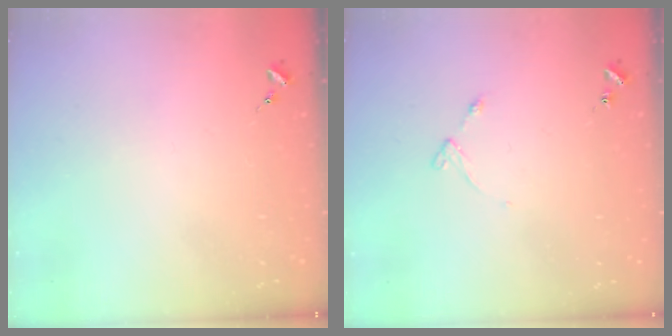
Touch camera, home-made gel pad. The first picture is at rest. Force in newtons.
{"total": 4.3, "press": 4.2, "slide": 0.5}